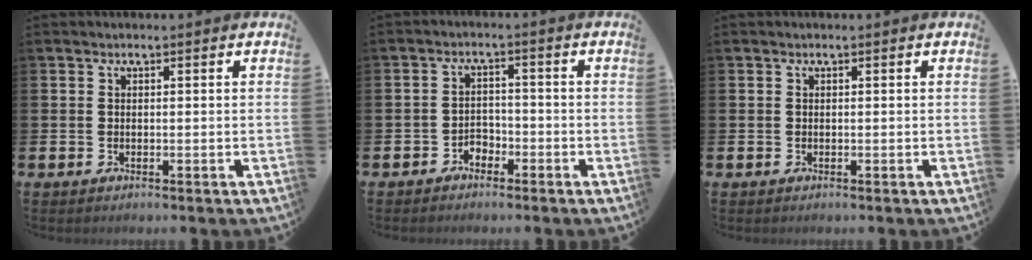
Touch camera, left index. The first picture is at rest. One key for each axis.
{"total": 2.2, "fx": -1.9, "fy": 1.2, "fz": 0.2, "tx": -0.018, "ty": 0.007, "tz": -0.041}
{"total": 0.0}